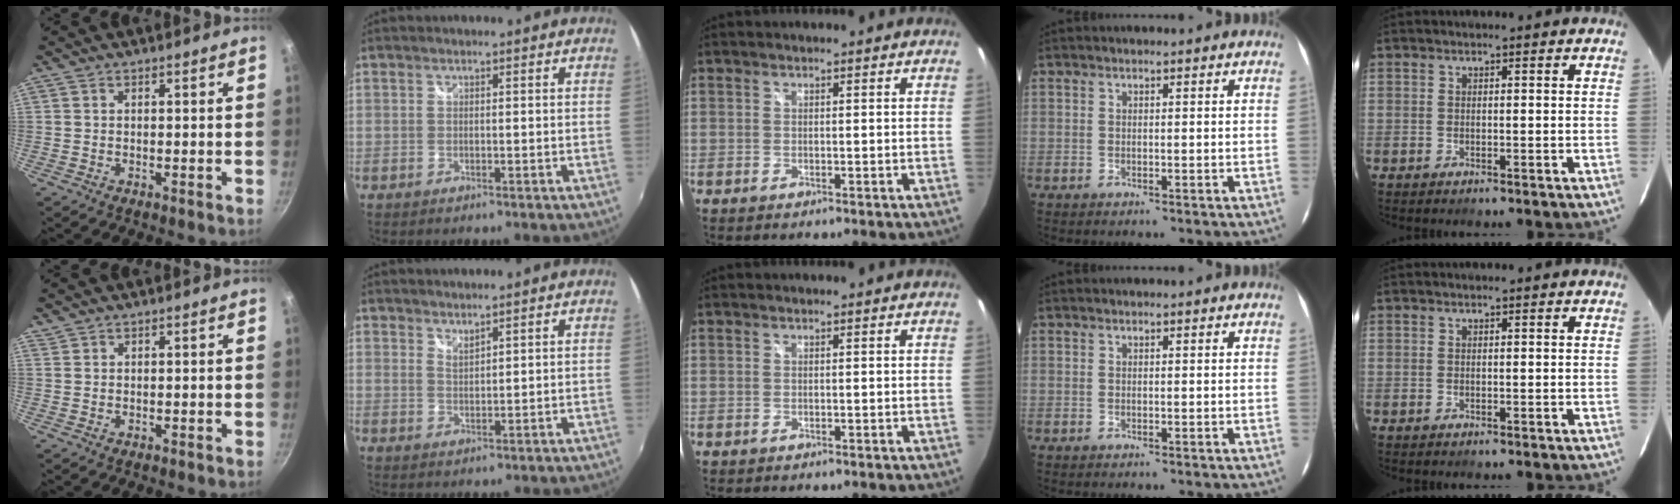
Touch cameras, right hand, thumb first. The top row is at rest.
{"thumb": {"total": 0.6, "force": [0.6, 0.2, 0.1], "torque": [0.000, 0.001, 0.014]}, "index": {"total": 1.9, "force": [1.8, 0.2, 0.5], "torque": [-0.007, 0.001, 0.032]}}